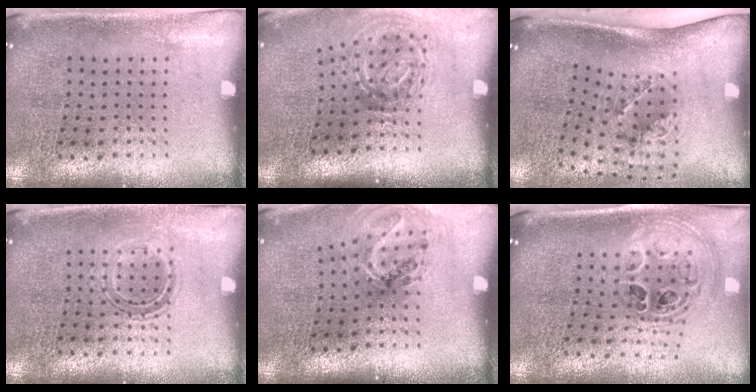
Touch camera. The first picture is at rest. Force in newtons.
{"total": 2.0, "press": 1.3, "slide": 1.6}
{"total": 1.9, "press": 1.2, "slide": 1.4}
{"total": 1.2, "press": 0.9, "slide": 0.7}
{"total": 1.2, "press": 1.0, "slide": 0.6}
{"total": 1.5, "press": 1.4, "slide": 0.7}